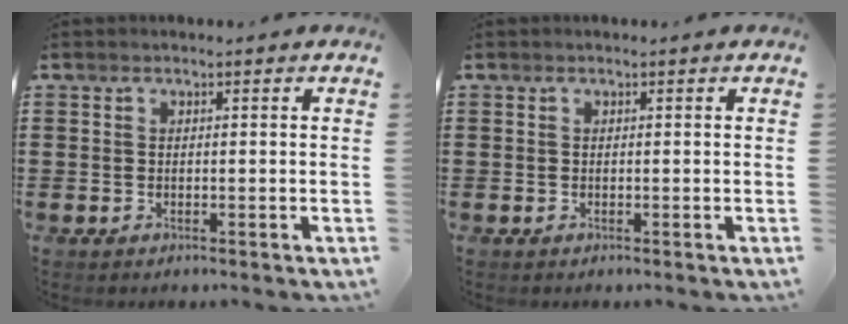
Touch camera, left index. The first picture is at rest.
{"total": 0.0}